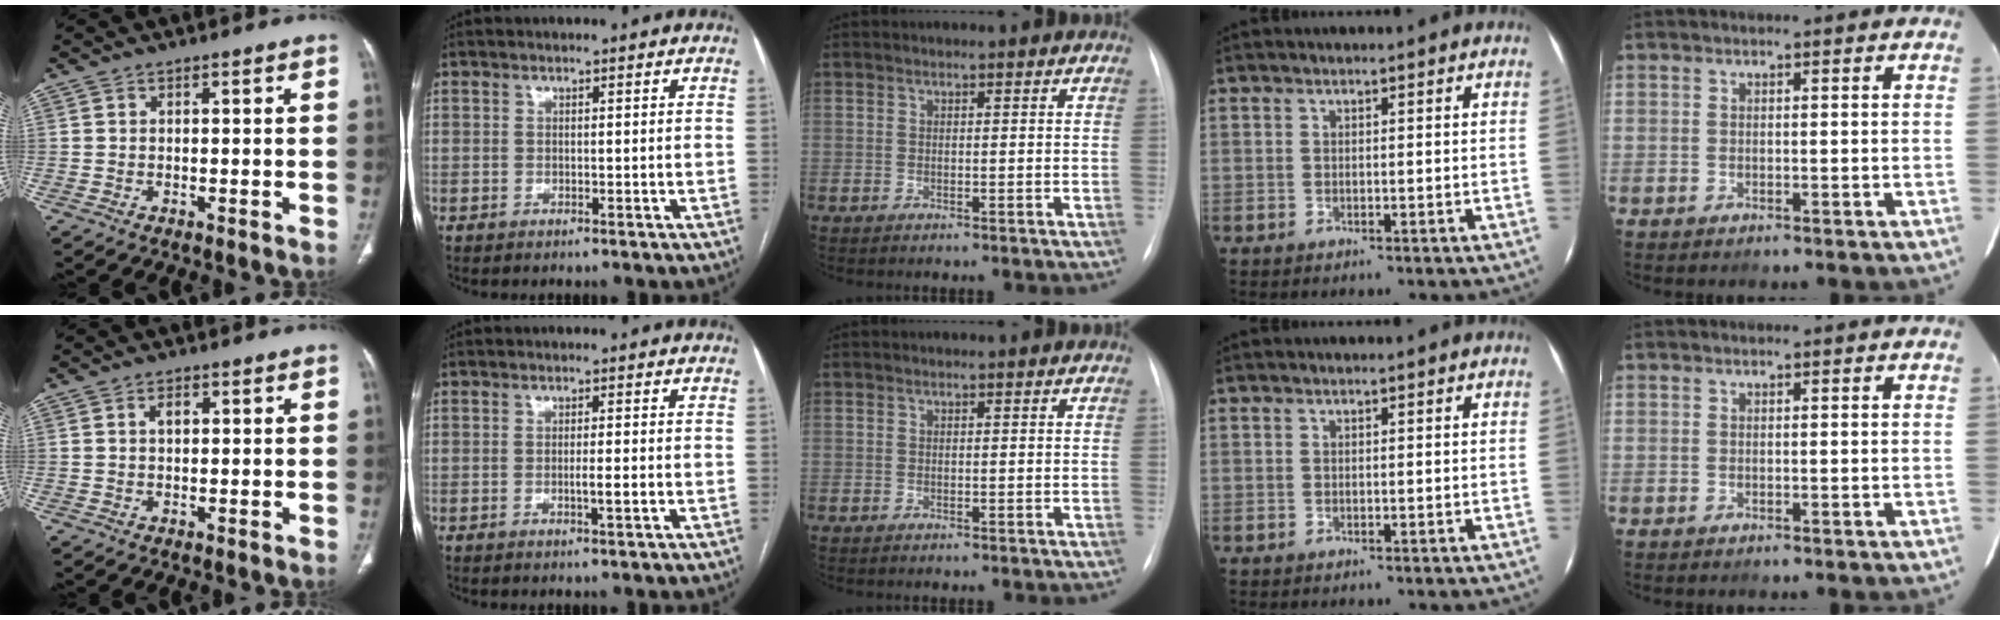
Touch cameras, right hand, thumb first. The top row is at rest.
{"thumb": {"total": 2.2, "force": [0.6, 1.3, 1.7], "torque": [-0.028, 0.003, 0.010]}, "index": {"total": 2.1, "force": [-0.6, -0.1, 2.0], "torque": [-0.035, -0.002, -0.011]}}